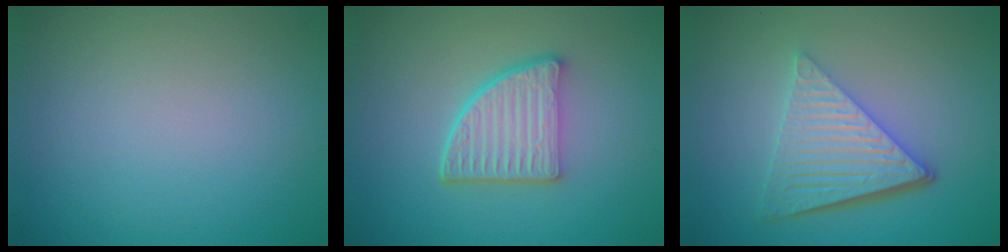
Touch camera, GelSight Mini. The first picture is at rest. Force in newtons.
{"total": 5.0, "press": 3.8, "slide": 3.3}
{"total": 6.5, "press": 4.4, "slide": 4.8}